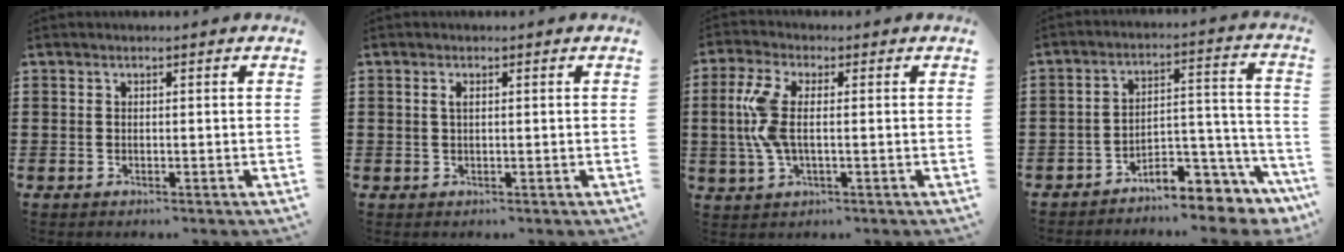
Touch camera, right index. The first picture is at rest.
{"total": 1.0, "force": [0.3, 0.4, 0.9], "torque": [-0.019, 0.003, 0.004]}
{"total": 7.0, "force": [0.1, 2.9, 6.4], "torque": [-0.161, -0.007, -0.009]}
{"total": 6.8, "force": [-5.9, 2.2, 2.5], "torque": [-0.039, 0.006, -0.113]}